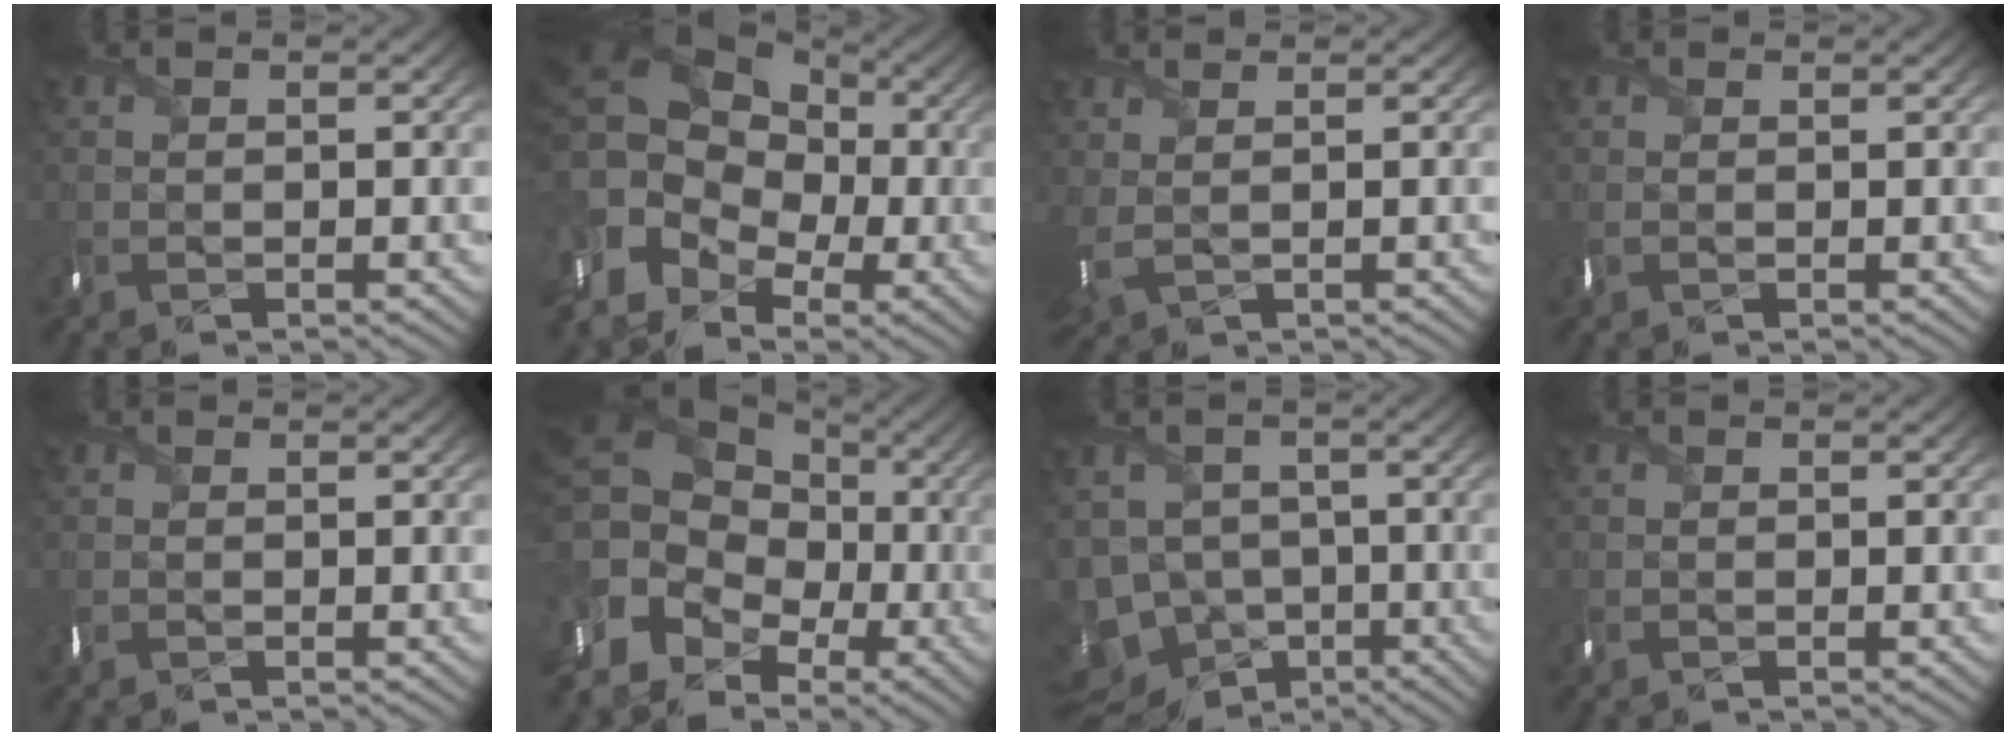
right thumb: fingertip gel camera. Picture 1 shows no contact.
{"total": 15.0, "force": [0.8, 11.5, 9.5], "torque": [-0.198, -0.009, 0.028]}
{"total": 2.1, "force": [0.7, 1.1, 1.7], "torque": [-0.049, -0.004, 0.021]}
{"total": 0.0}
{"total": 0.6, "force": [0.1, -0.3, -0.6], "torque": [0.013, -0.002, 0.004]}
{"total": 15.1, "force": [-2.1, 12.4, 8.3], "torque": [-0.179, -0.011, -0.032]}
{"total": 10.1, "force": [-4.0, 7.8, 5.1], "torque": [-0.133, -0.024, -0.049]}
{"total": 0.0}